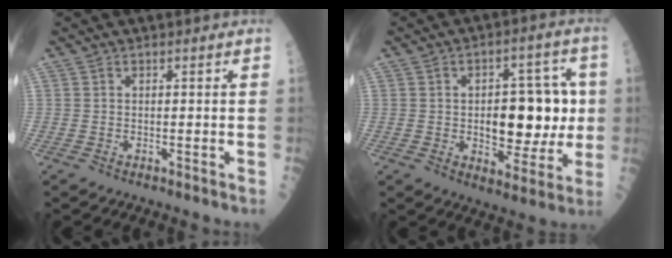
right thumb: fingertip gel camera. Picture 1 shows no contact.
{"total": 14.7, "force": [0.0, 8.3, 12.1], "torque": [-0.115, 0.016, 0.010]}